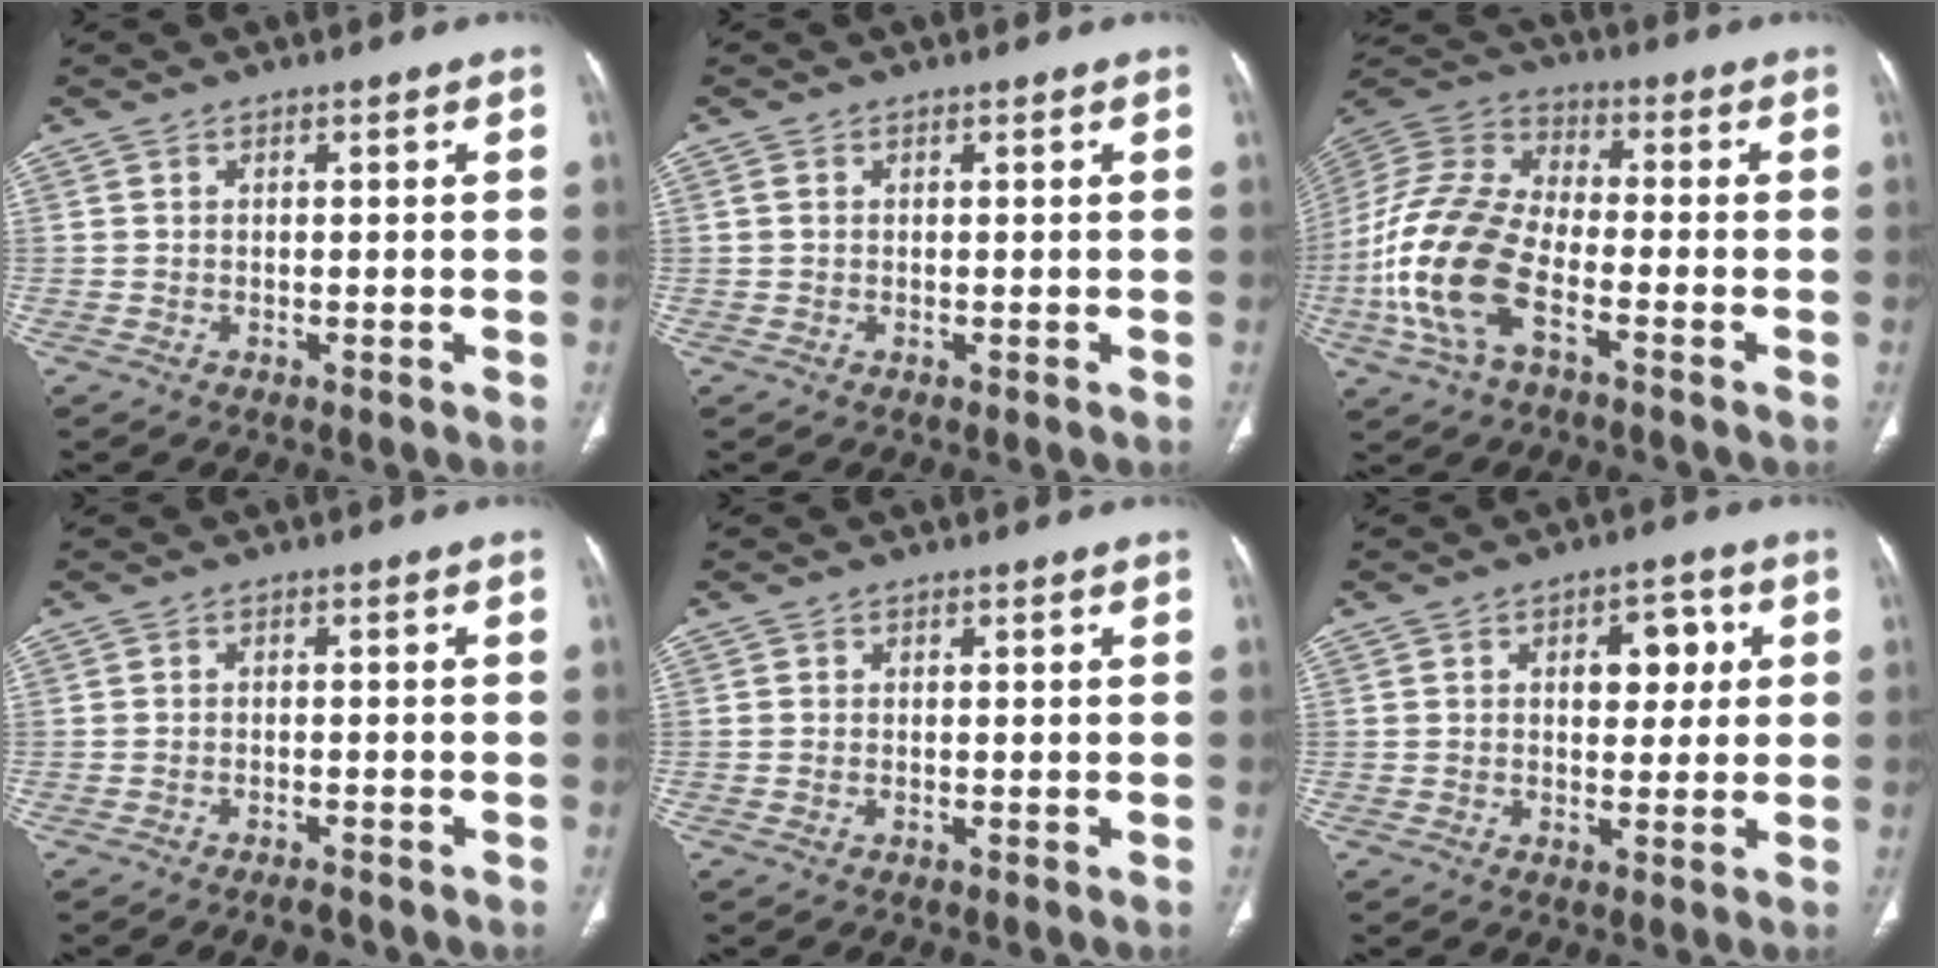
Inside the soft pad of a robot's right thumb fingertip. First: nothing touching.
{"total": 0.6, "force": [0.2, 0.4, 0.5], "torque": [-0.014, 0.006, 0.006]}
{"total": 17.2, "force": [-5.7, 8.5, 13.8], "torque": [-0.304, 0.025, -0.114]}
{"total": 2.2, "force": [-1.9, 0.5, 1.0], "torque": [-0.021, 0.007, -0.028]}
{"total": 0.0}
{"total": 6.3, "force": [1.5, 3.8, 4.8], "torque": [-0.037, 0.005, 0.020]}